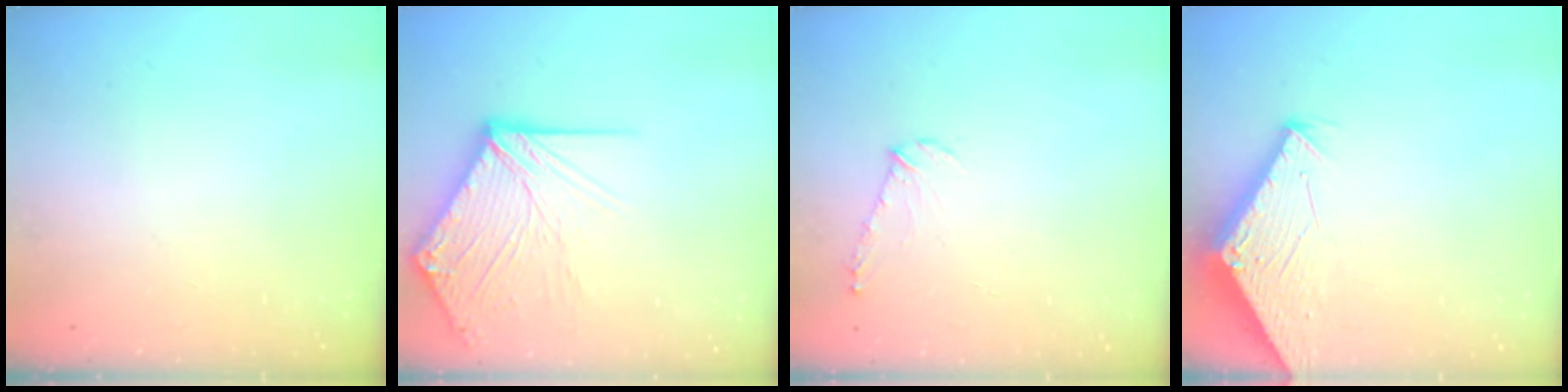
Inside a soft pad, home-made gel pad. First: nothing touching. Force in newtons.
{"total": 15.4, "press": 15.3, "slide": 1.8}
{"total": 7.1, "press": 7.1, "slide": 0.8}
{"total": 2.8, "press": 2.8, "slide": 0.2}